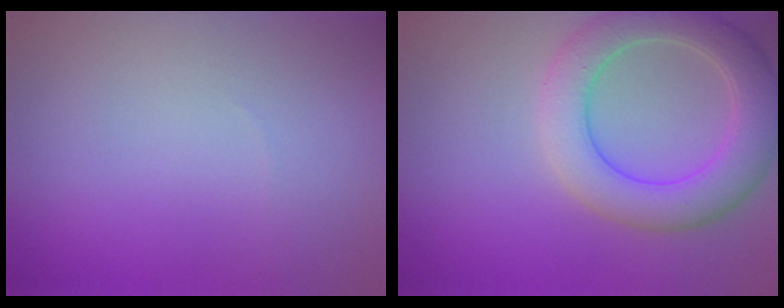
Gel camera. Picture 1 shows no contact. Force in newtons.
{"total": 6.0, "press": 6.0, "slide": 0.1}